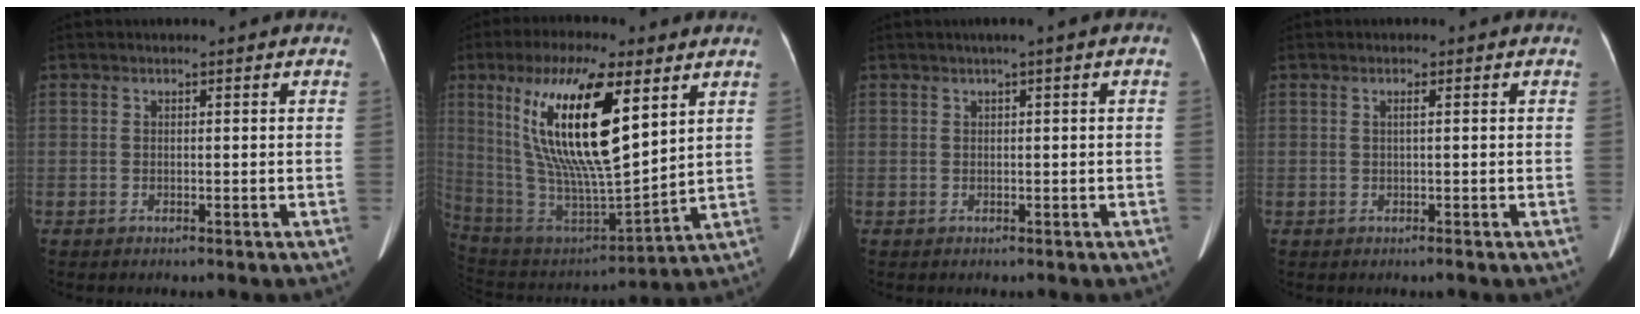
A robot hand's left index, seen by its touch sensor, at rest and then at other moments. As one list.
[{"total": 20.8, "force": [8.0, 4.6, 18.7], "torque": [-0.373, 0.003, 0.147]}, {"total": 1.6, "force": [0.6, -0.2, 1.5], "torque": [-0.028, 0.010, 0.010]}, {"total": 1.1, "force": [-0.1, -0.3, 1.1], "torque": [-0.019, -0.001, -0.003]}]